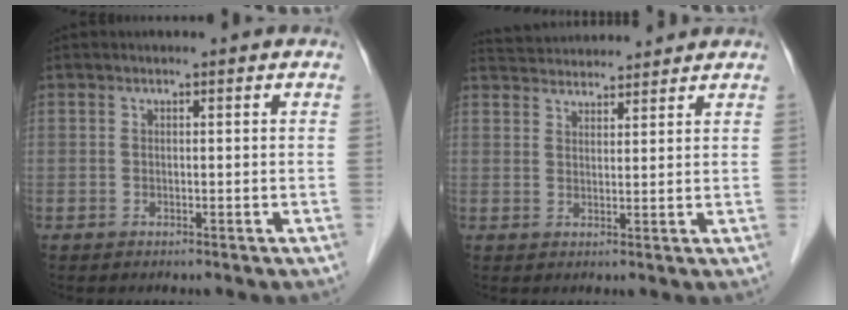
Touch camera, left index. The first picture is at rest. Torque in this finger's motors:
{"motor_torque": [-0.78, -1.05, 0.04, 0.03]}